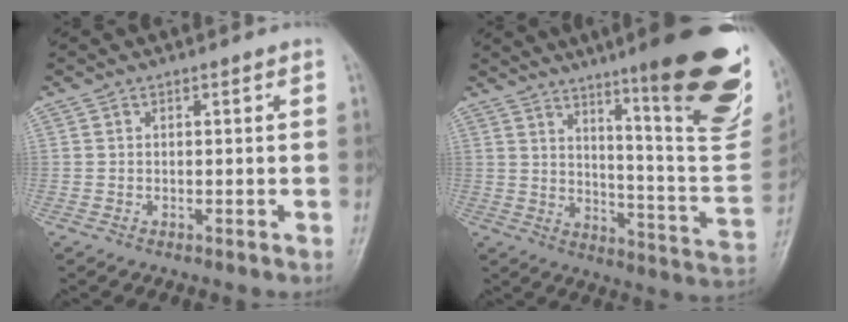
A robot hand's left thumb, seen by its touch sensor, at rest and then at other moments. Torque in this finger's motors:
{"motor_torque": [3.22, 1.46, 1.51, -1.26, 0.36]}